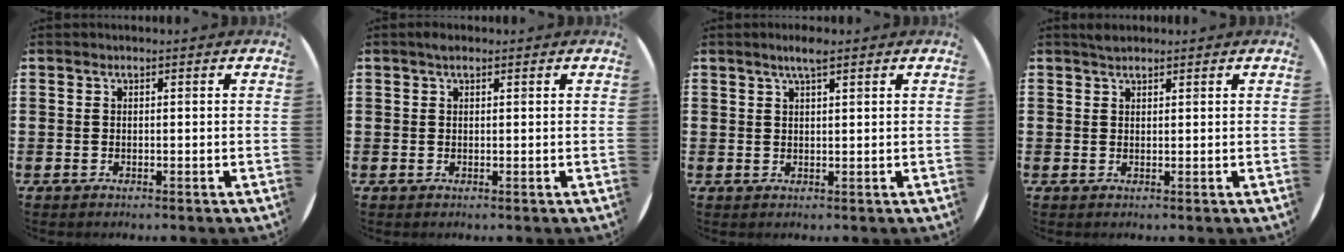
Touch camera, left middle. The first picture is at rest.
{"total": 0.9, "force": [0.6, 0.4, 0.5], "torque": [-0.004, 0.001, 0.008]}
{"total": 2.8, "force": [2.1, 0.3, 1.9], "torque": [-0.039, 0.005, 0.036]}
{"total": 1.3, "force": [1.2, 0.4, 0.4], "torque": [-0.008, 0.004, 0.022]}